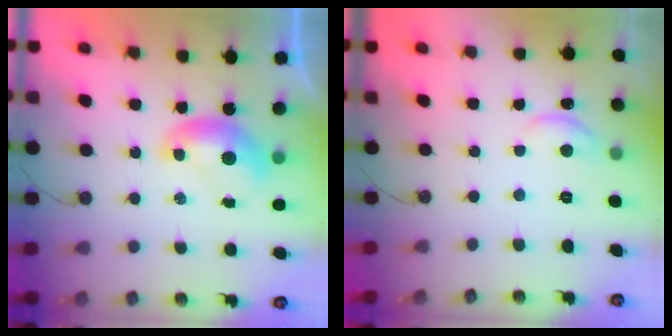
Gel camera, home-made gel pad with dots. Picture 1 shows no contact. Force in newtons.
{"total": 0.5, "press": 0.4, "slide": 0.3}